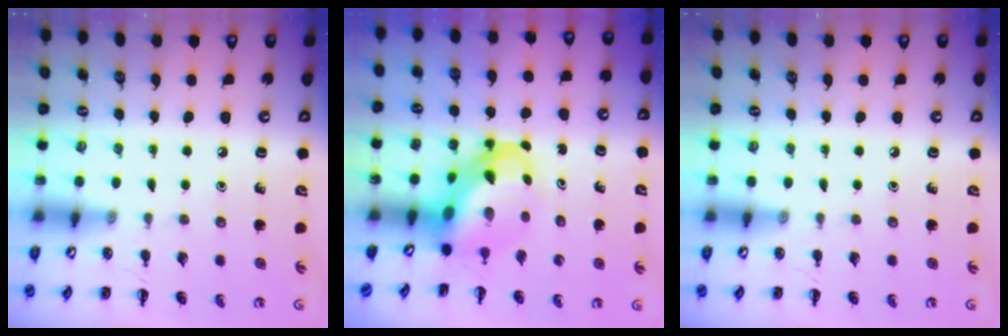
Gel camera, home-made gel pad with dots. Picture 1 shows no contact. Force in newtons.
{"total": 5.7, "press": 5.6, "slide": 1.1}
{"total": 0.0}